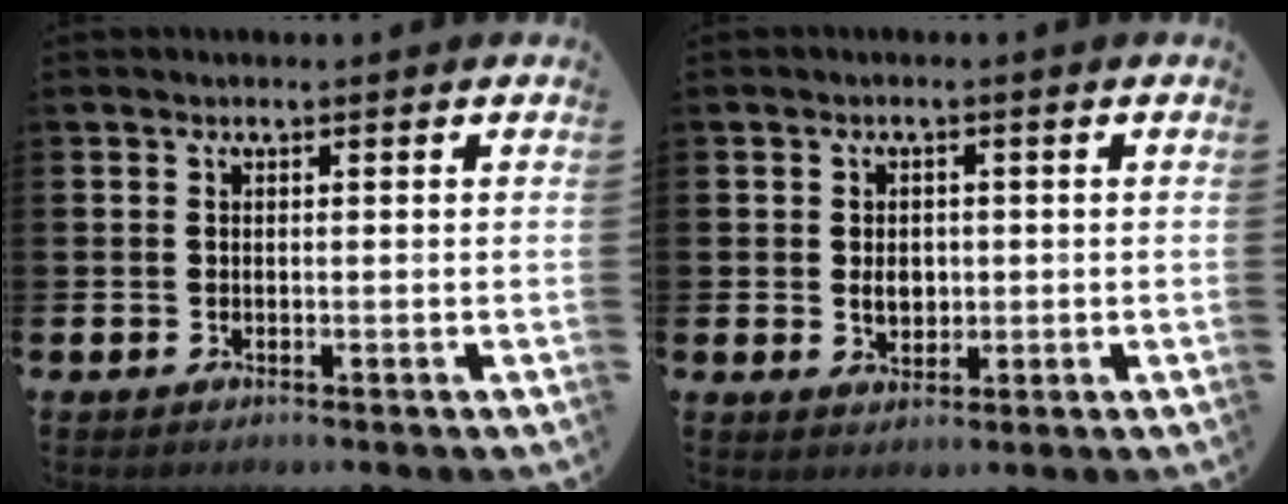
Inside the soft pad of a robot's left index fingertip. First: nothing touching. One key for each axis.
{"total": 2.8, "fx": 0.1, "fy": 2.2, "fz": 1.7, "tx": -0.017, "ty": 0.001, "tz": -0.005}